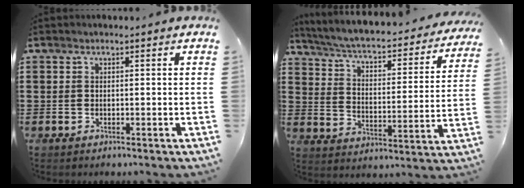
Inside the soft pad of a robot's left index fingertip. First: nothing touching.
{"total": 3.9, "force": [3.4, 0.1, 1.9], "torque": [-0.056, -0.037, 0.048]}